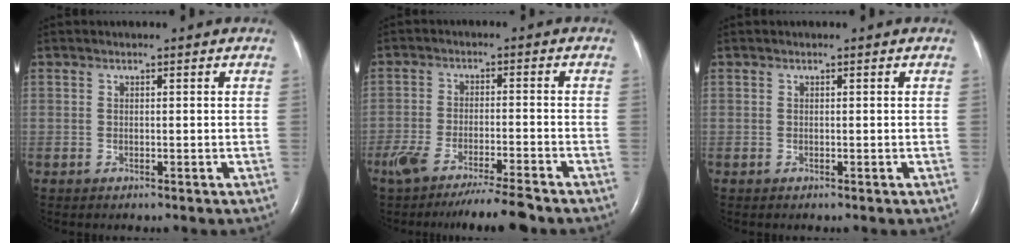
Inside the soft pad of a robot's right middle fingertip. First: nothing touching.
{"total": 10.3, "force": [-8.7, 0.0, 5.5], "torque": [-0.086, -0.022, -0.142]}
{"total": 0.0}